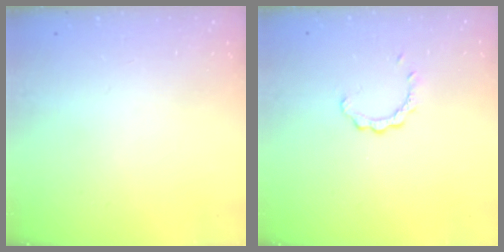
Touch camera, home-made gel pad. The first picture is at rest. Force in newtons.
{"total": 2.2, "press": 2.2, "slide": 0.2}